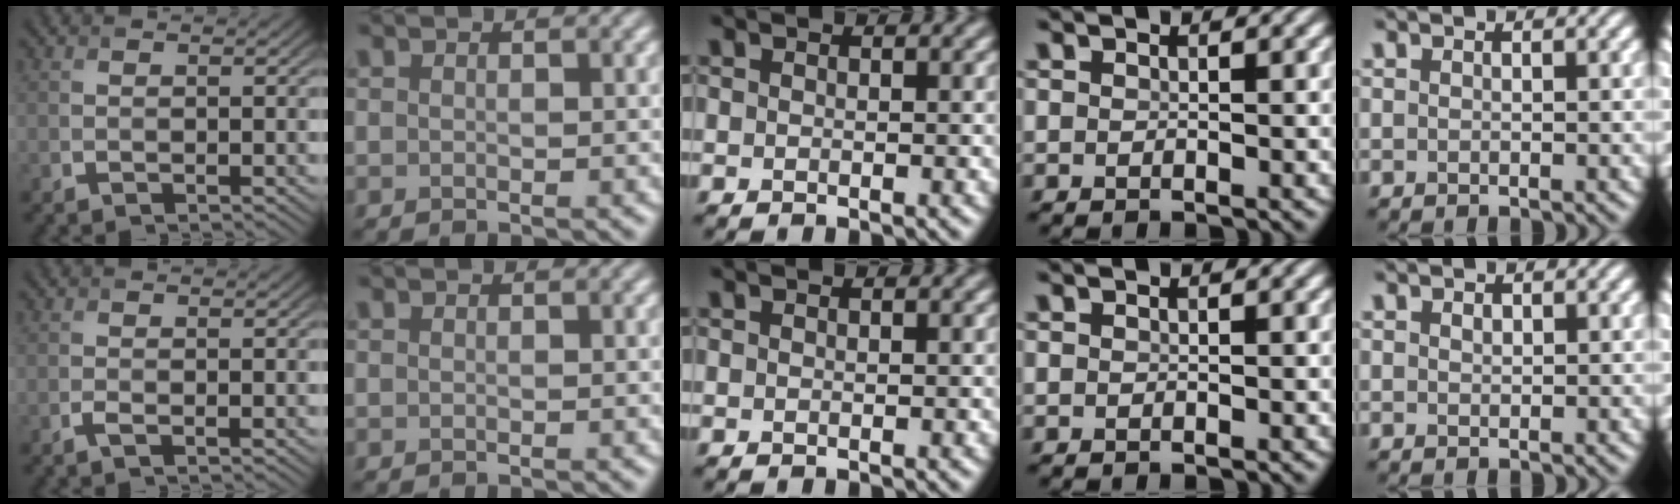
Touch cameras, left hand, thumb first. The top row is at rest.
{"thumb": {"total": 0.8, "force": [-0.4, 0.2, 0.7], "torque": [-0.018, 0.000, -0.009]}, "little": {"total": 0.5, "force": [0.3, 0.3, 0.2], "torque": [-0.006, 0.000, 0.006]}}